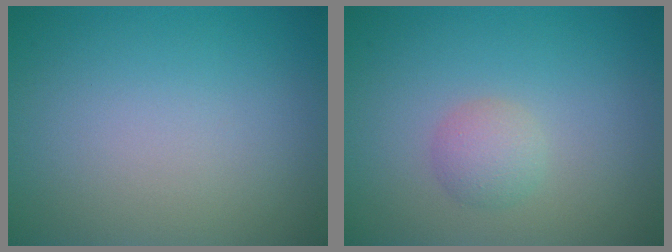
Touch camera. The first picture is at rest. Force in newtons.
{"total": 1.8, "press": 1.8, "slide": 0.1}